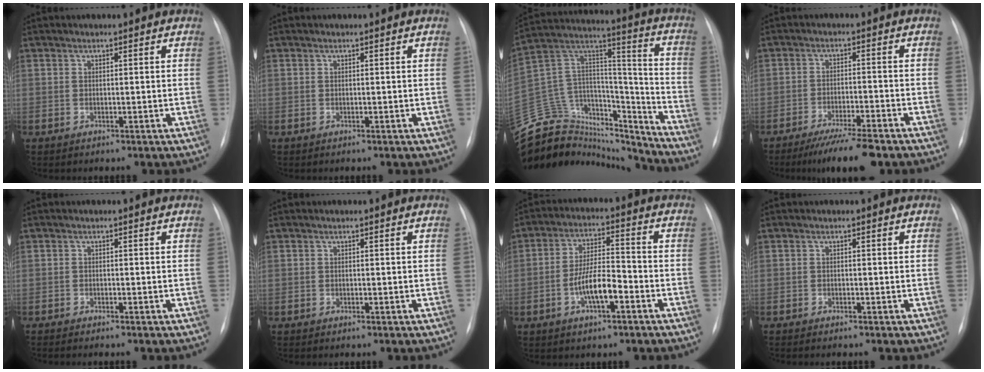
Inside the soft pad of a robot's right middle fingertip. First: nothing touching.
{"total": 0.0}
{"total": 31.8, "force": [-28.9, 9.5, 9.2], "torque": [-0.216, 0.025, -0.446]}
{"total": 8.1, "force": [-6.3, 0.9, 5.0], "torque": [-0.076, -0.016, -0.103]}
{"total": 3.2, "force": [-2.7, 0.1, 1.7], "torque": [-0.022, -0.005, -0.034]}
{"total": 0.0}
{"total": 7.3, "force": [-2.9, 2.2, 6.3], "torque": [-0.126, 0.012, -0.054]}
{"total": 2.0, "force": [-1.7, 0.1, 1.1], "torque": [-0.014, -0.003, -0.018]}